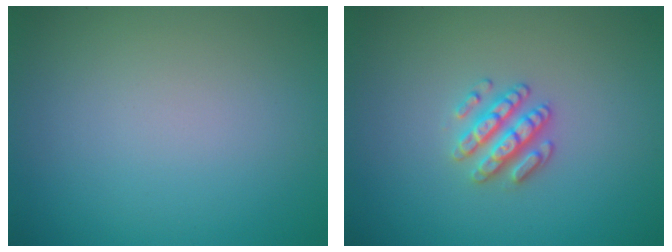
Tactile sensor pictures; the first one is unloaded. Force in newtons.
{"total": 2.8, "press": 2.6, "slide": 0.9}